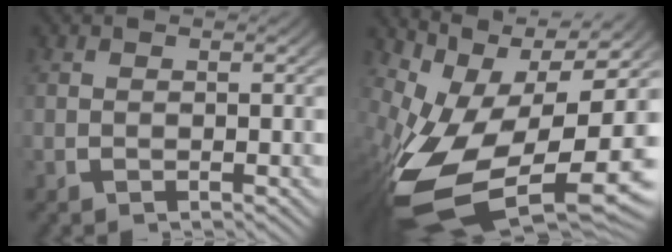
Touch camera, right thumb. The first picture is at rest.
{"total": 18.0, "force": [-1.7, 10.1, 14.8], "torque": [-0.290, -0.059, 0.009]}